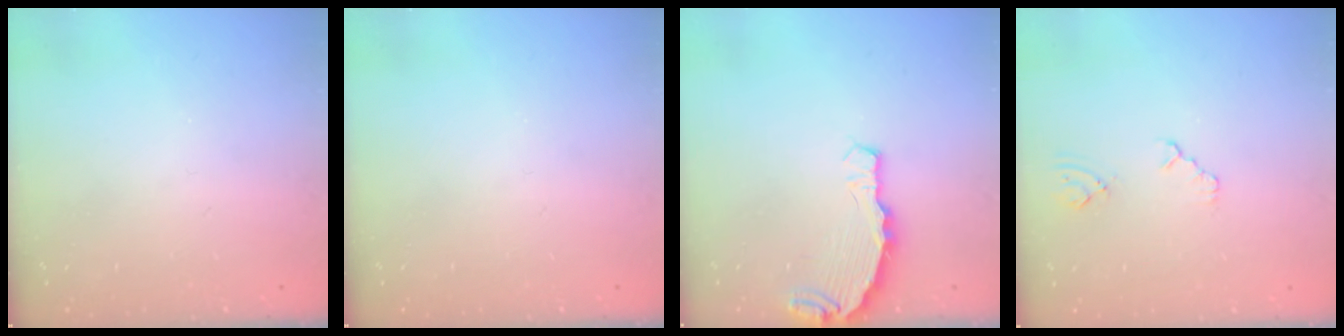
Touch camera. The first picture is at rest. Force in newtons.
{"total": 0.0}
{"total": 4.7, "press": 4.7, "slide": 0.5}
{"total": 2.3, "press": 2.3, "slide": 0.4}